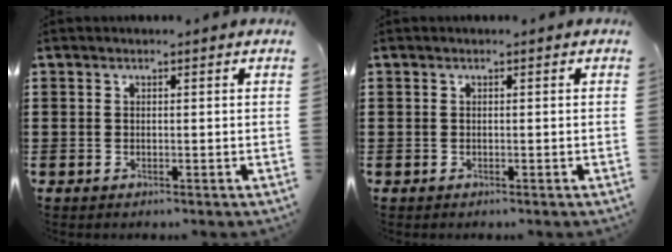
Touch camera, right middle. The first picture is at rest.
{"total": 0.0}